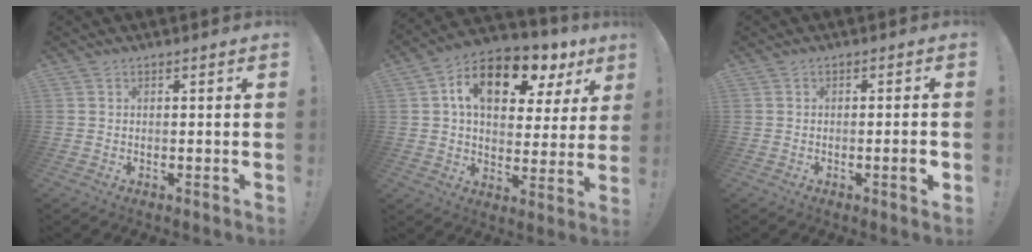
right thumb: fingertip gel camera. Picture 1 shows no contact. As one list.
[{"total": 16.2, "force": [7.9, 8.9, 11.0], "torque": [-0.170, -0.033, 0.132]}, {"total": 3.9, "force": [-1.0, 0.6, 3.8], "torque": [-0.049, -0.003, -0.016]}]